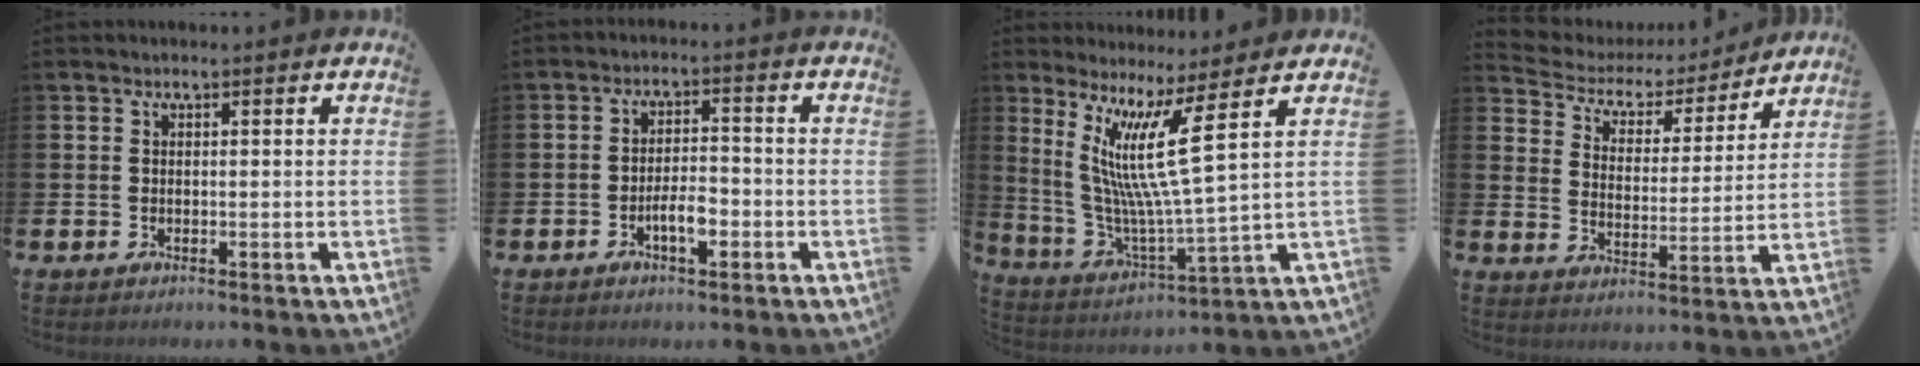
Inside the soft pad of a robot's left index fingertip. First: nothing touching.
{"total": 3.8, "force": [-1.6, 1.6, 3.1], "torque": [-0.047, 0.006, -0.032]}
{"total": 11.6, "force": [5.9, 0.3, 10.0], "torque": [-0.195, -0.038, 0.095]}
{"total": 4.8, "force": [4.1, 2.5, 0.7], "torque": [-0.042, -0.032, 0.062]}